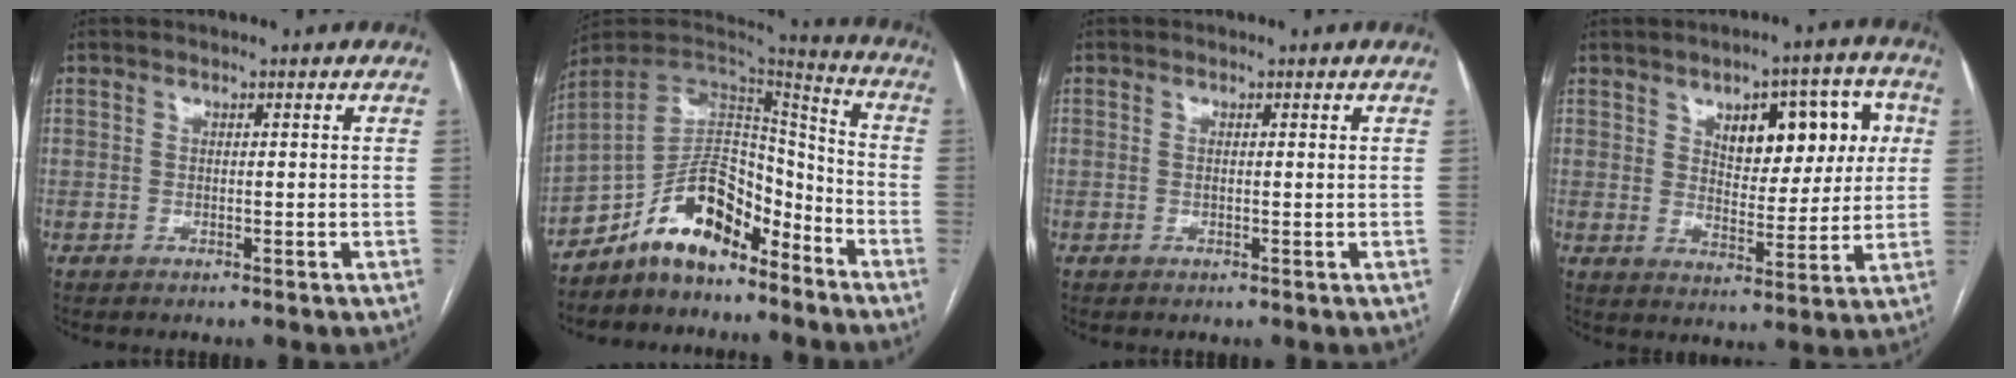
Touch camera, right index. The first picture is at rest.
{"total": 13.4, "force": [-9.9, 5.8, 7.1], "torque": [-0.115, 0.034, -0.178]}
{"total": 0.6, "force": [0.1, 0.1, 0.5], "torque": [-0.016, -0.002, 0.003]}
{"total": 11.7, "force": [3.8, 5.5, 9.6], "torque": [-0.118, 0.026, 0.059]}